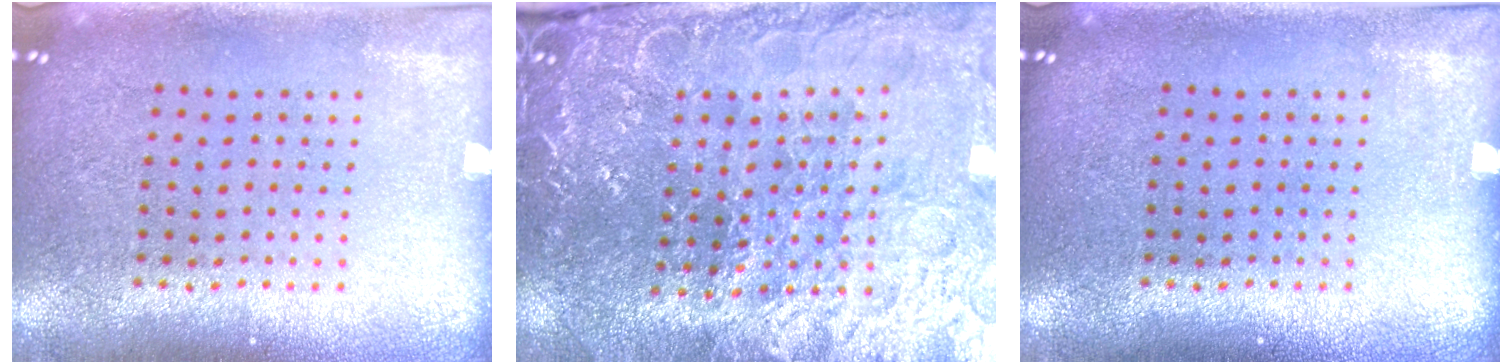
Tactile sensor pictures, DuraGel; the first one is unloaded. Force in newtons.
{"total": 4.2, "press": 4.1, "slide": 0.9}
{"total": 0.0}